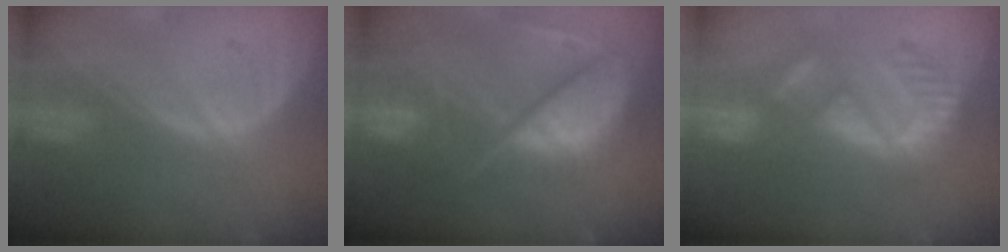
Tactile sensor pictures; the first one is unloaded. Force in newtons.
{"total": 11.5, "press": 9.6, "slide": 6.4}
{"total": 9.4, "press": 8.1, "slide": 4.6}